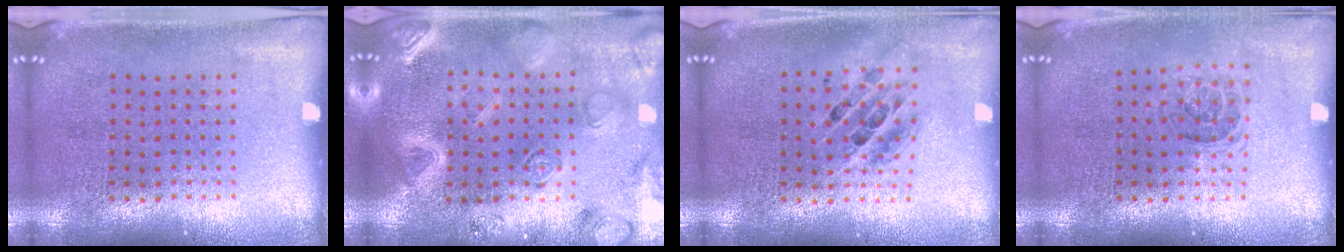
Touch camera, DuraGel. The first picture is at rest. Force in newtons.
{"total": 3.0, "press": 2.9, "slide": 0.8}
{"total": 1.3, "press": 1.2, "slide": 0.7}
{"total": 1.3, "press": 1.0, "slide": 0.7}